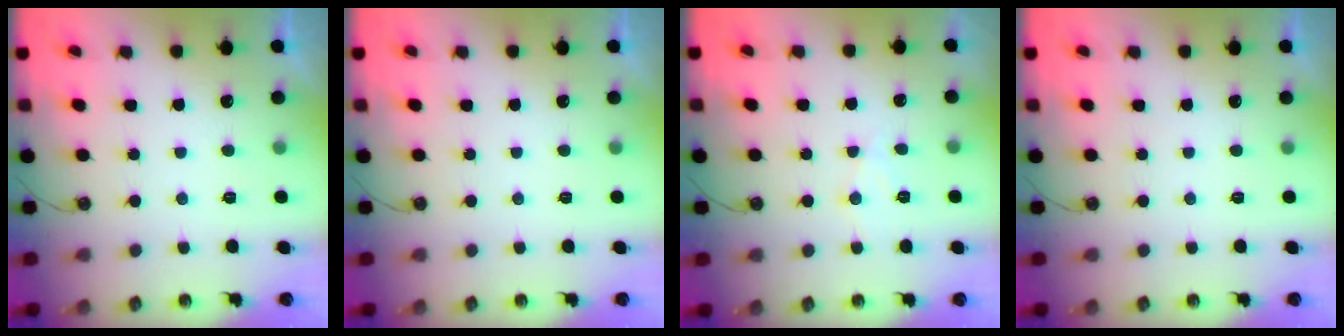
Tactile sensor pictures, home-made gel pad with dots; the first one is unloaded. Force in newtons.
{"total": 0.0}
{"total": 7.5, "press": 7.5, "slide": 0.2}
{"total": 0.0}